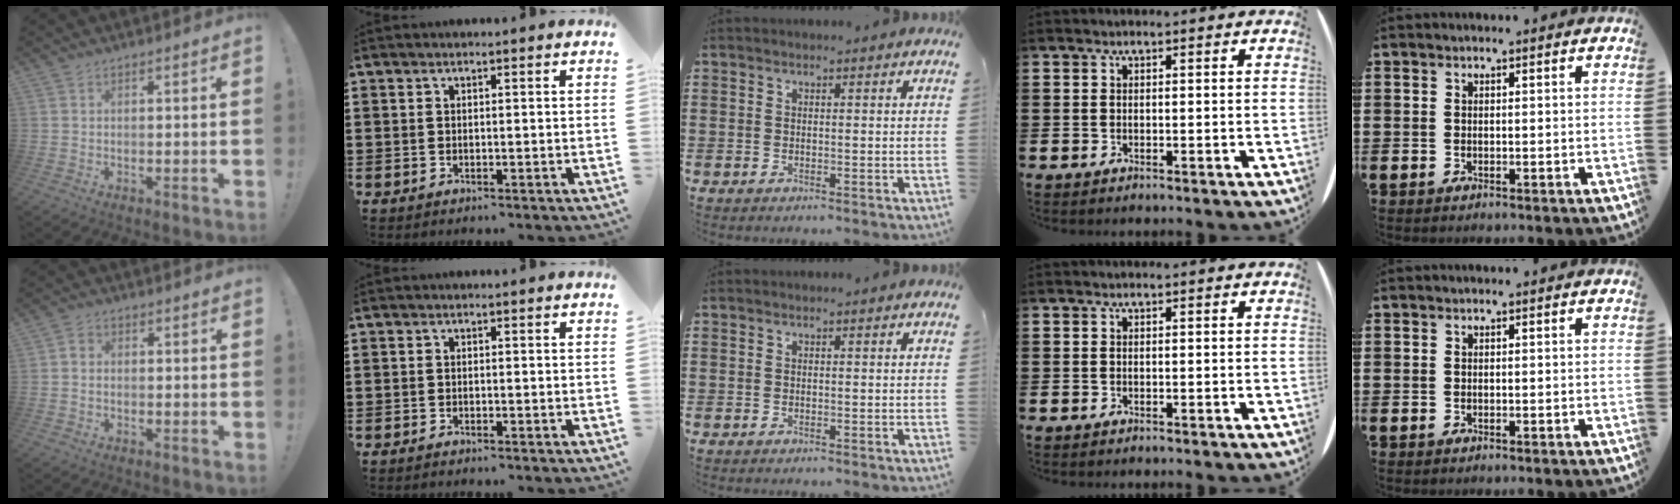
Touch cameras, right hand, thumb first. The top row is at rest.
{"thumb": {"total": 2.2, "force": [-0.8, 1.6, 1.2], "torque": [-0.014, 0.008, -0.016]}, "index": {"total": 0.7, "force": [-0.7, 0.0, 0.1], "torque": [-0.002, -0.001, -0.015]}}